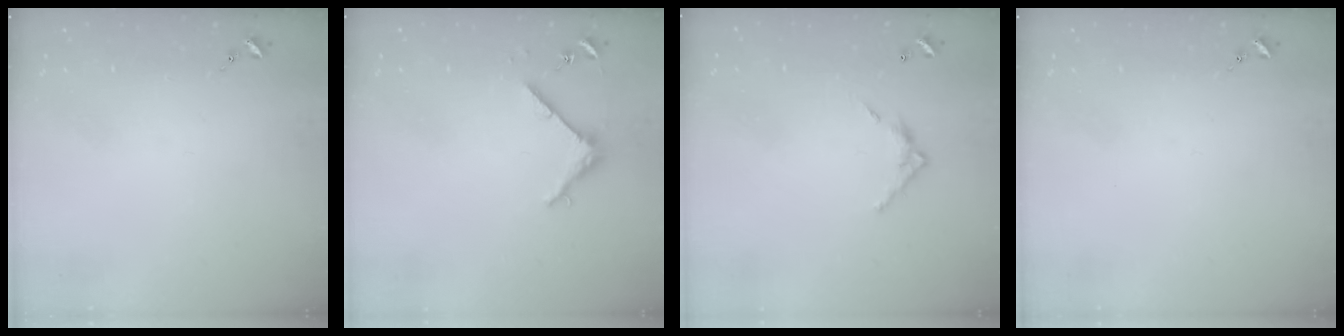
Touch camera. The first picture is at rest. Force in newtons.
{"total": 4.5, "press": 4.5, "slide": 0.5}
{"total": 6.7, "press": 6.7, "slide": 0.4}
{"total": 0.0}